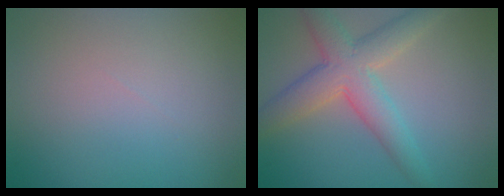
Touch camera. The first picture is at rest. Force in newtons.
{"total": 5.9, "press": 5.9, "slide": 0.2}